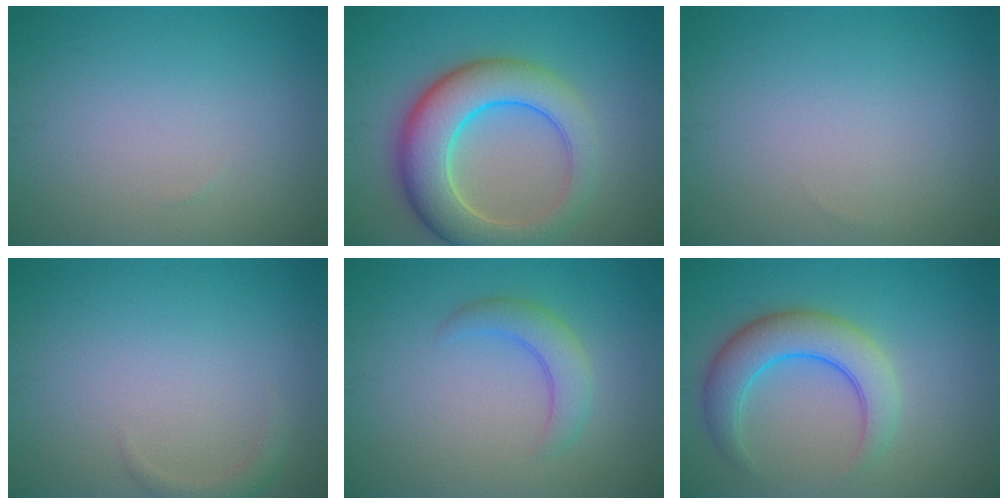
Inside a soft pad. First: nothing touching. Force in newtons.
{"total": 8.6, "press": 8.6, "slide": 0.6}
{"total": 0.0}
{"total": 1.2, "press": 1.2, "slide": 0.1}
{"total": 2.9, "press": 2.9, "slide": 0.1}
{"total": 5.4, "press": 5.4, "slide": 0.1}